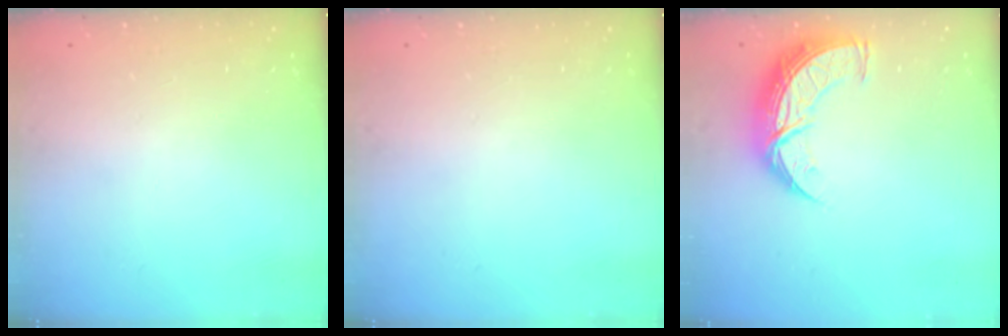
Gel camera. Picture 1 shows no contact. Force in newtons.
{"total": 0.0}
{"total": 10.7, "press": 10.6, "slide": 0.8}